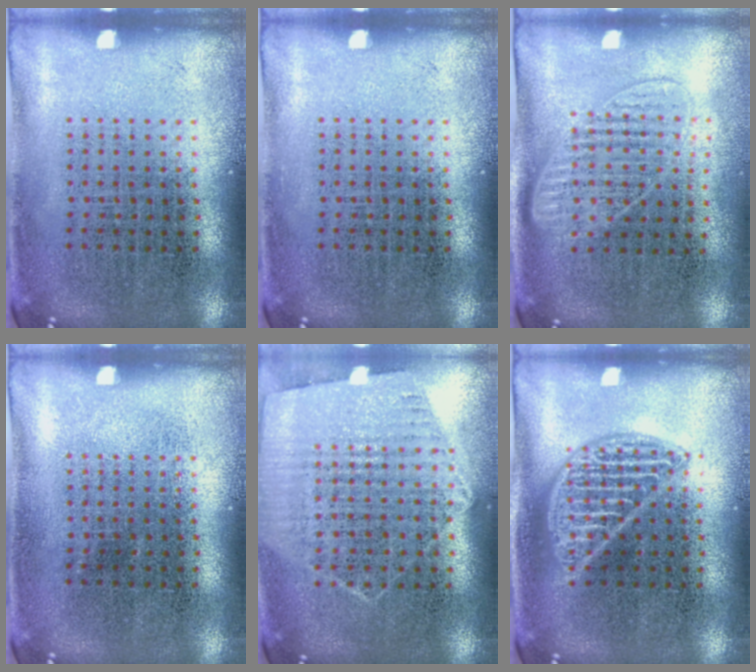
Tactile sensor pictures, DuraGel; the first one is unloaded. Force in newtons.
{"total": 0.0}
{"total": 1.3, "press": 1.2, "slide": 0.5}
{"total": 0.0}
{"total": 1.2, "press": 1.2, "slide": 0.4}
{"total": 2.3, "press": 2.3, "slide": 0.3}